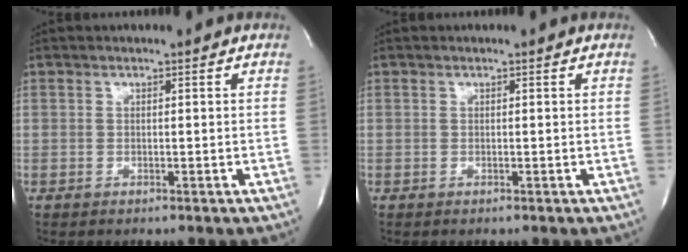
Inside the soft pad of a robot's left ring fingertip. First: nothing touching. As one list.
[{"total": 0.0}]